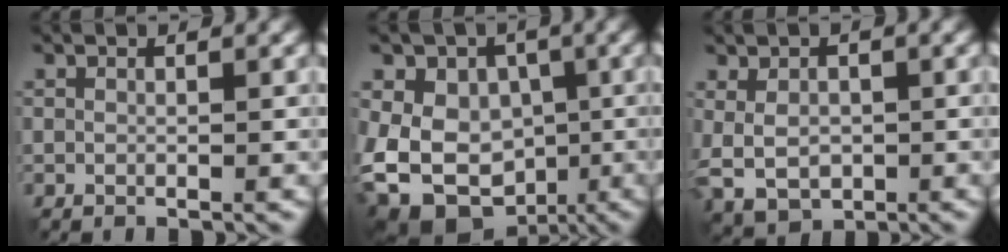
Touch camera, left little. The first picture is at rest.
{"total": 11.8, "force": [-3.6, 9.7, 5.6], "torque": [-0.077, -0.004, -0.082]}
{"total": 5.3, "force": [-0.5, 4.1, 3.4], "torque": [-0.067, -0.004, 0.002]}